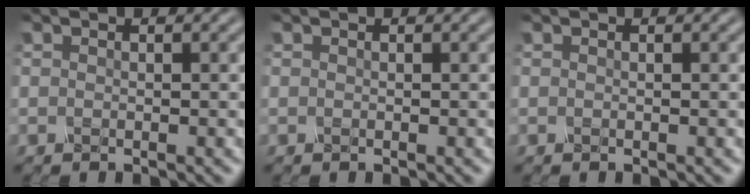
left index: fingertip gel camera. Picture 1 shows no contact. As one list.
[{"total": 0.0}, {"total": 0.0}]